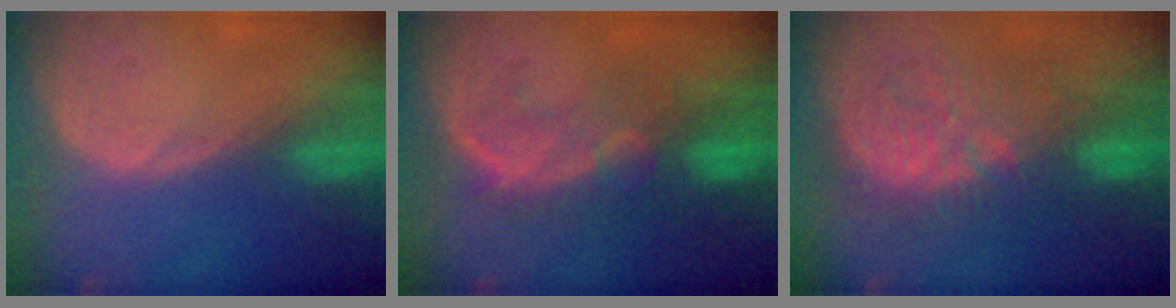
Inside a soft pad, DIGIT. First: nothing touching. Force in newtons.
{"total": 9.9, "press": 8.6, "slide": 4.9}
{"total": 10.3, "press": 10.3, "slide": 0.3}